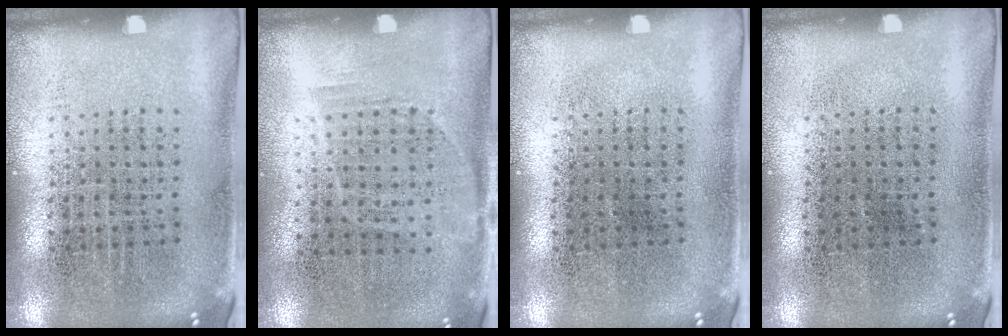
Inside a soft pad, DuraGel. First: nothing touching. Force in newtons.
{"total": 1.1, "press": 0.8, "slide": 0.7}
{"total": 0.0}
{"total": 0.0}